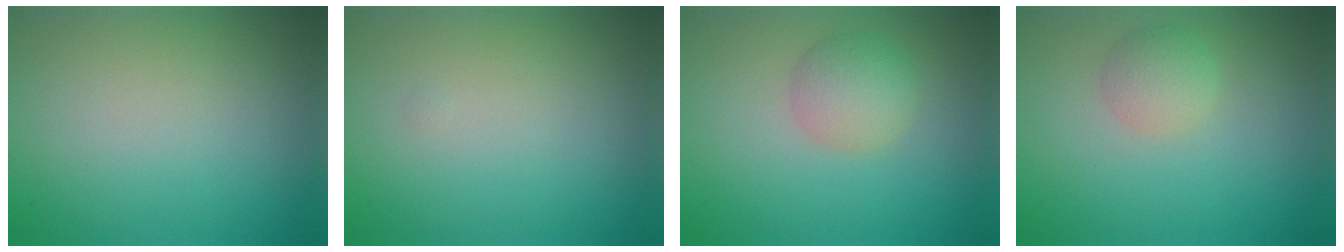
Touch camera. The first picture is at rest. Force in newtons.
{"total": 0.0}
{"total": 2.9, "press": 2.9, "slide": 0.1}
{"total": 2.1, "press": 2.1, "slide": 0.1}